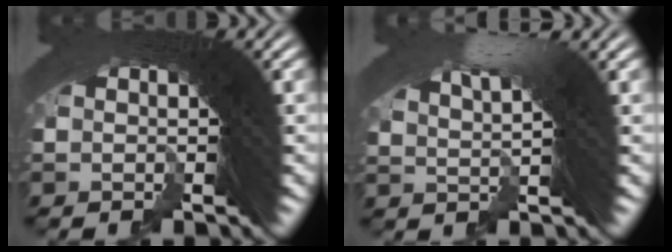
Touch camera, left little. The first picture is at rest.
{"total": 3.6, "force": [2.4, -0.1, 2.8], "torque": [-0.035, 0.011, 0.041]}